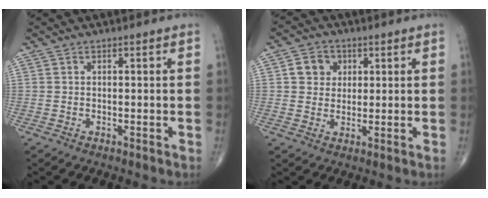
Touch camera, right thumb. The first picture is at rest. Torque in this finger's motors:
{"motor_torque": [-0.23, 0.98, 0.51, 0.29, 0.00]}